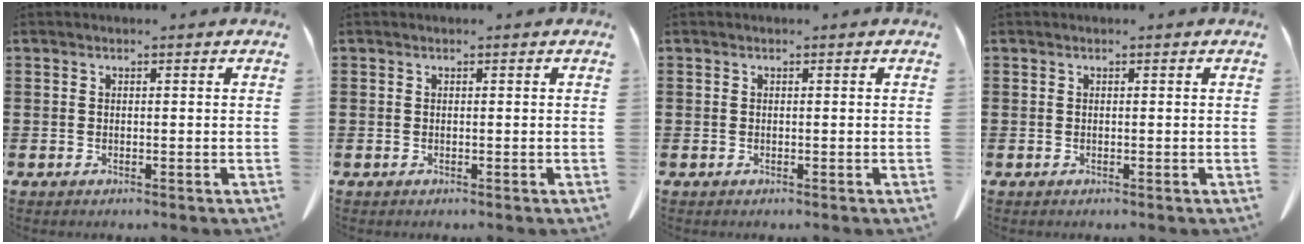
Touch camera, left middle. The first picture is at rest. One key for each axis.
{"total": 0.0}
{"total": 0.0}
{"total": 0.0}